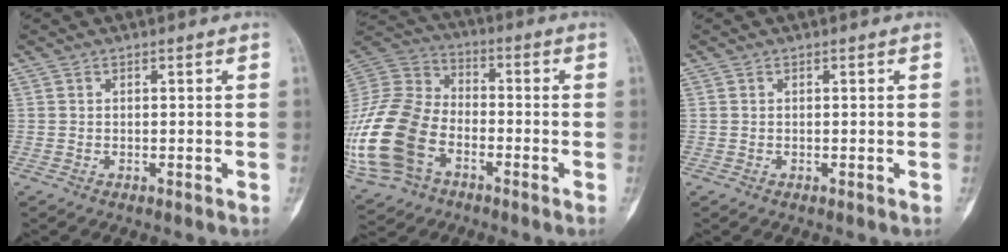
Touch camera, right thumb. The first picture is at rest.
{"total": 24.4, "force": [-8.0, 16.5, 16.0], "torque": [-0.395, 0.031, -0.144]}
{"total": 0.0}